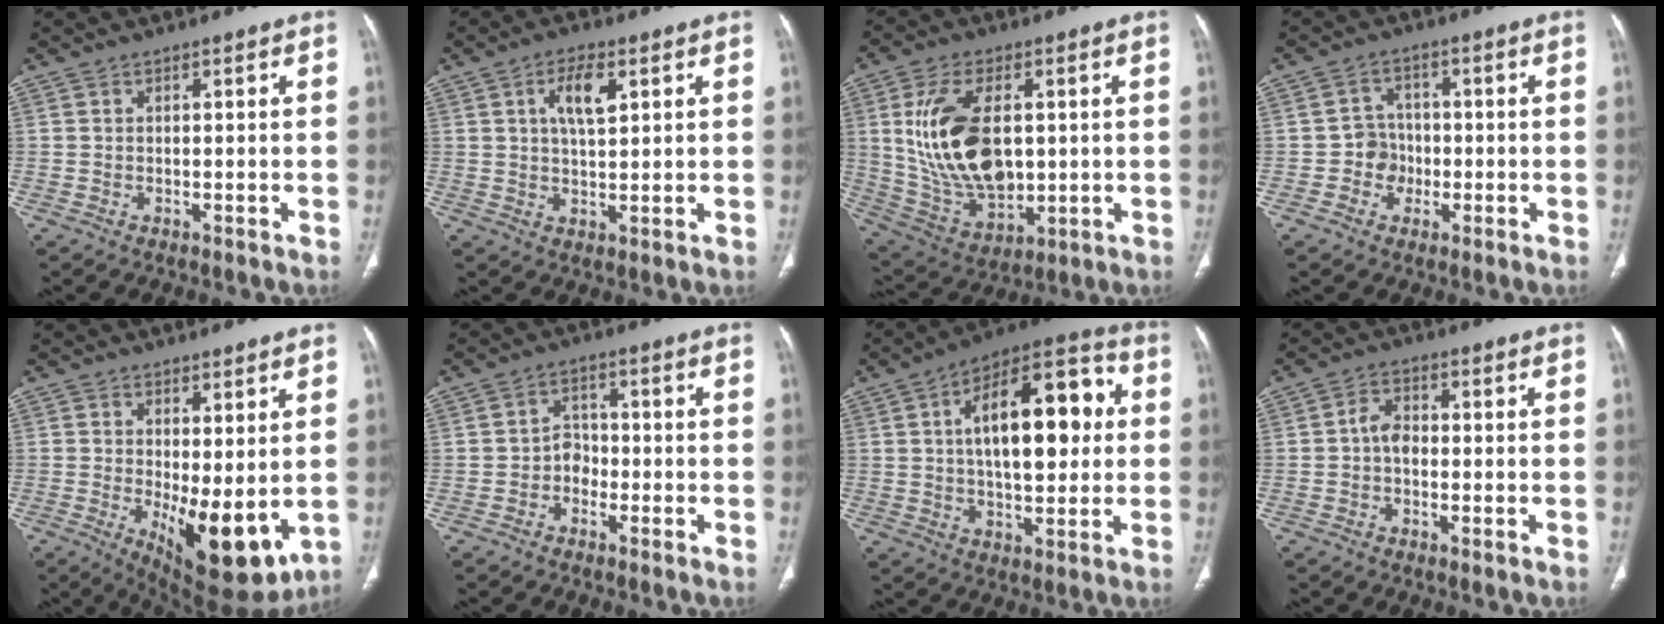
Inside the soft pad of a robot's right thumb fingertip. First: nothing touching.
{"total": 6.5, "force": [2.4, 2.8, 5.3], "torque": [-0.088, -0.006, 0.042]}
{"total": 18.4, "force": [2.3, 10.6, 14.9], "torque": [-0.271, -0.013, 0.060]}
{"total": 4.5, "force": [-1.2, 4.2, 1.2], "torque": [0.010, 0.014, -0.027]}
{"total": 12.1, "force": [-1.3, 4.9, 11.0], "torque": [-0.153, -0.031, -0.002]}
{"total": 3.4, "force": [-1.5, 2.8, 1.4], "torque": [-0.002, 0.018, -0.033]}
{"total": 20.3, "force": [3.3, 9.6, 17.6], "torque": [-0.240, 0.027, 0.043]}
{"total": 4.1, "force": [-0.4, 2.7, 3.1], "torque": [-0.047, 0.009, -0.016]}